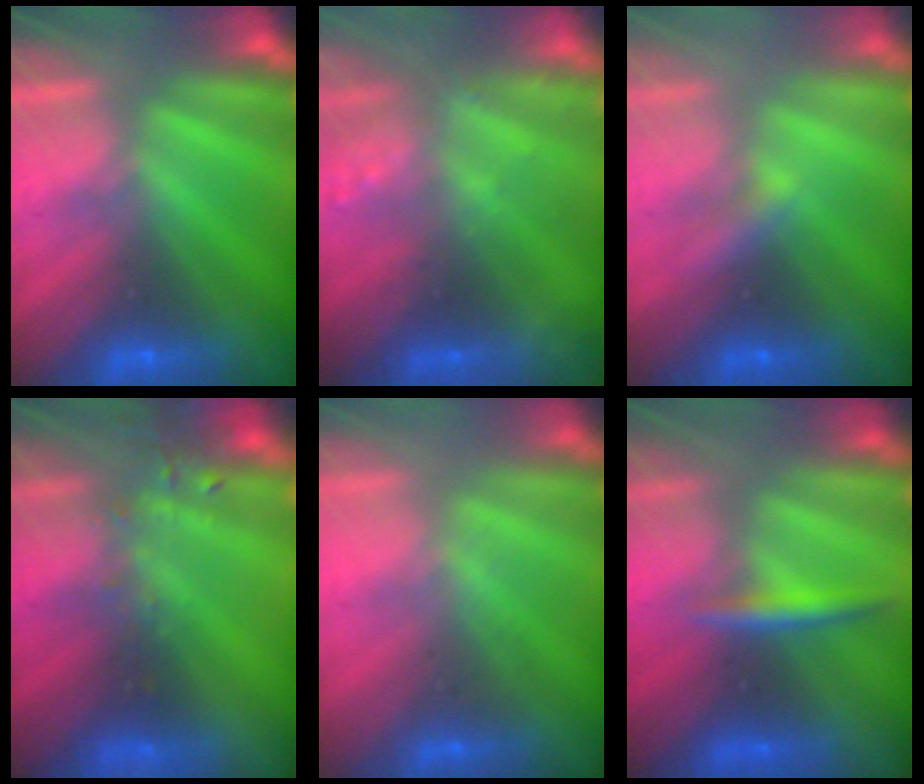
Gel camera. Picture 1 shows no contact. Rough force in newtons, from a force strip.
{"total": 2.3}
{"total": 2.2}
{"total": 9.0}
{"total": 2.3}
{"total": 2.5}